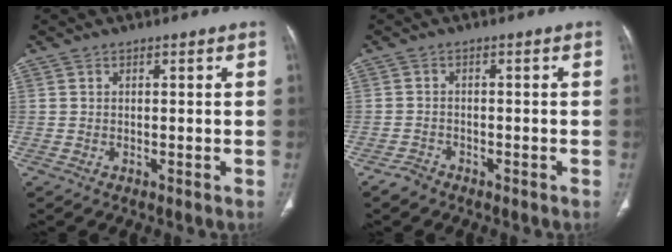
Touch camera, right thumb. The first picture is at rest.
{"total": 2.0, "force": [-1.7, 1.1, 0.2], "torque": [-0.009, 0.006, -0.032]}